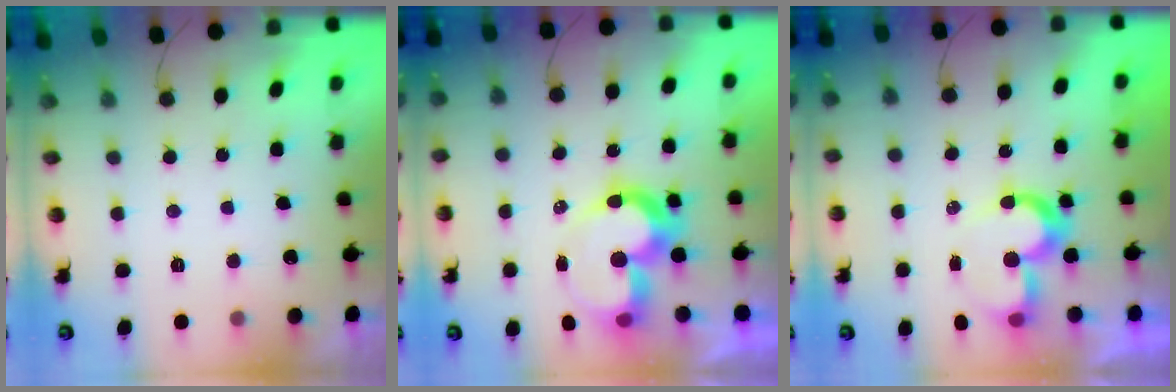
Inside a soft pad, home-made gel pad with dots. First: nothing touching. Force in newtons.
{"total": 11.2, "press": 10.6, "slide": 3.6}
{"total": 8.5, "press": 8.5, "slide": 0.2}